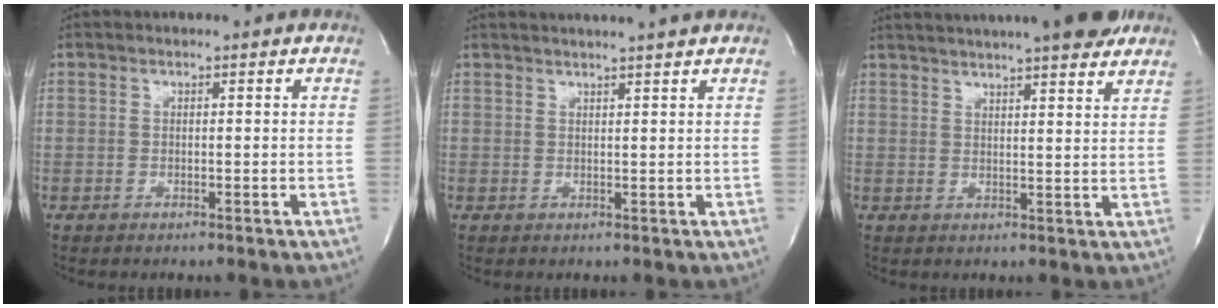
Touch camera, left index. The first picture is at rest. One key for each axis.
{"total": 6.2, "fx": 5.6, "fy": -0.7, "fz": 2.5, "tx": -0.034, "ty": 0.017, "tz": 0.067}
{"total": 18.0, "fx": 15.5, "fy": 2.1, "fz": 9.0, "tx": -0.145, "ty": 0.026, "tz": 0.205}